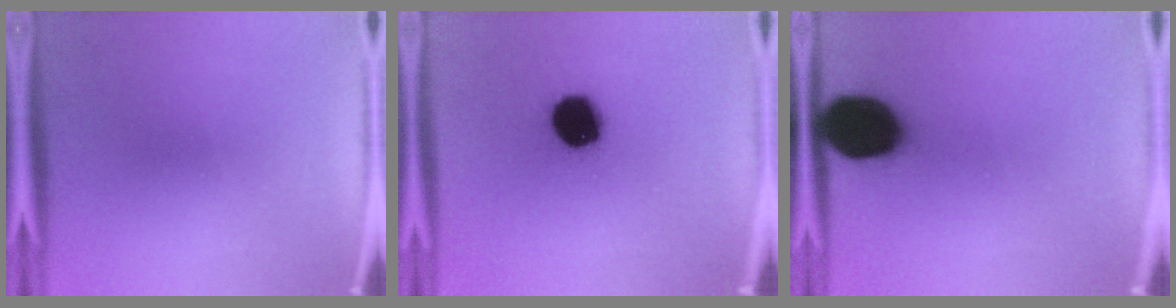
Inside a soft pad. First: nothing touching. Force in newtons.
{"total": 14.4}
{"total": 17.6}